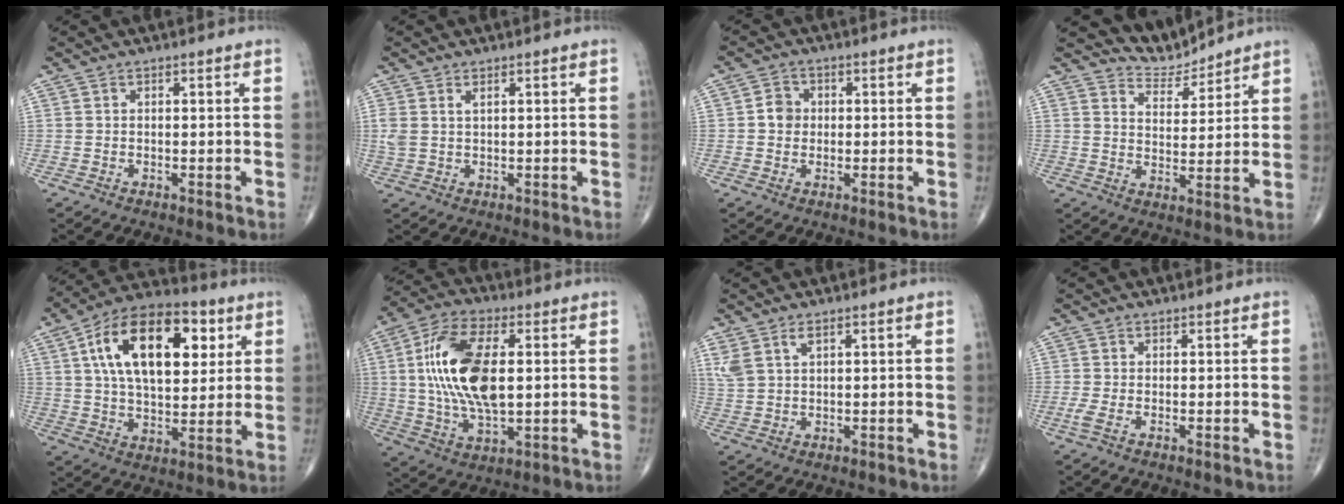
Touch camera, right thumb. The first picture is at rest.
{"total": 3.0, "force": [1.2, 1.6, 2.3], "torque": [-0.062, 0.007, 0.031]}
{"total": 3.4, "force": [0.1, 3.0, 1.5], "torque": [-0.011, 0.007, -0.005]}
{"total": 5.4, "force": [5.2, 0.7, -1.0], "torque": [0.034, -0.048, 0.101]}
{"total": 21.8, "force": [6.8, 11.7, 17.1], "torque": [-0.254, -0.004, 0.107]}
{"total": 17.9, "force": [2.2, 8.6, 15.5], "torque": [-0.303, -0.001, 0.040]}
{"total": 3.9, "force": [2.3, 1.7, 2.7], "torque": [-0.063, 0.001, 0.056]}
{"total": 1.5, "force": [-0.1, 0.3, 1.4], "torque": [-0.043, 0.009, -0.002]}